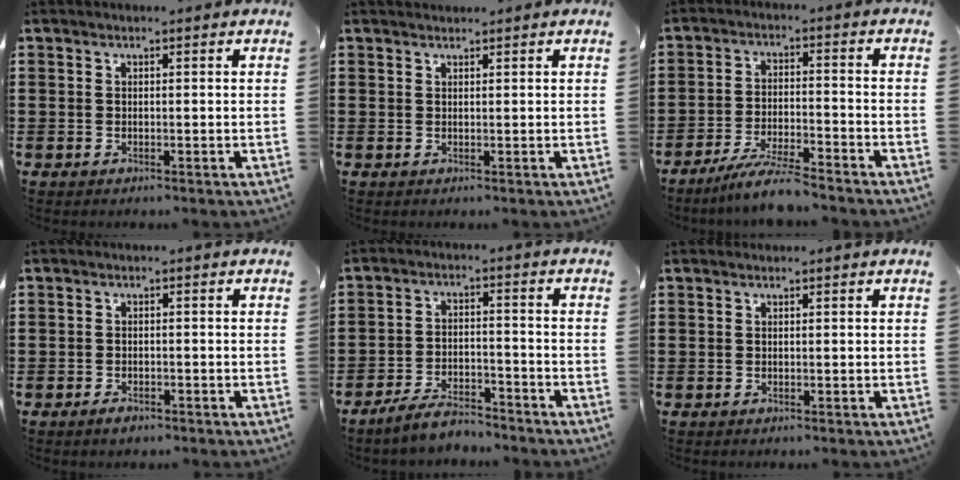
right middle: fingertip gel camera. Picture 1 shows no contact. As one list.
[{"total": 0.7, "force": [0.7, 0.1, 0.0], "torque": [-0.002, 0.000, 0.013]}, {"total": 6.3, "force": [-5.6, -0.1, 2.8], "torque": [-0.062, -0.012, -0.108]}, {"total": 1.3, "force": [-1.1, 0.5, 0.5], "torque": [-0.012, -0.001, -0.022]}, {"total": 5.2, "force": [-4.8, 0.8, 1.8], "torque": [-0.043, 0.003, -0.096]}, {"total": 0.0}]